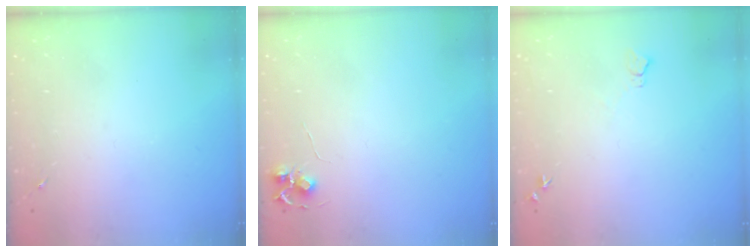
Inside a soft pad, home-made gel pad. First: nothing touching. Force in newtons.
{"total": 5.9, "press": 5.9, "slide": 0.5}
{"total": 5.5, "press": 5.5, "slide": 0.7}